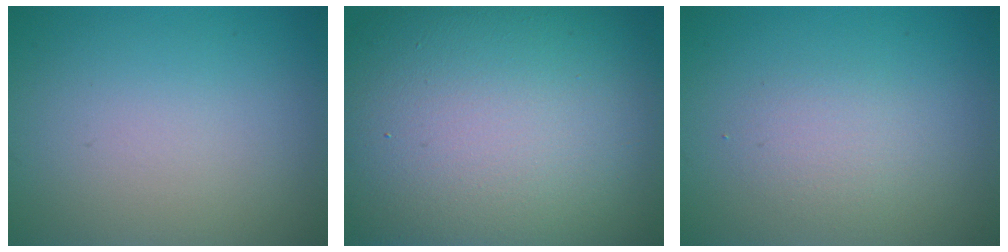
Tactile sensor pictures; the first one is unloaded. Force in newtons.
{"total": 18.9, "press": 18.8, "slide": 1.2}
{"total": 1.7, "press": 1.7, "slide": 0.1}